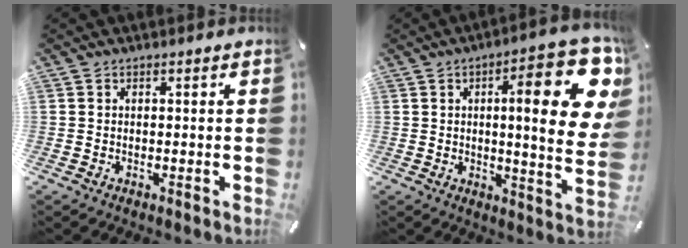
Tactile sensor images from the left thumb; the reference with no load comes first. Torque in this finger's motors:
{"motor_torque": [2.54, 2.46, 2.33, -0.44, 0.31]}